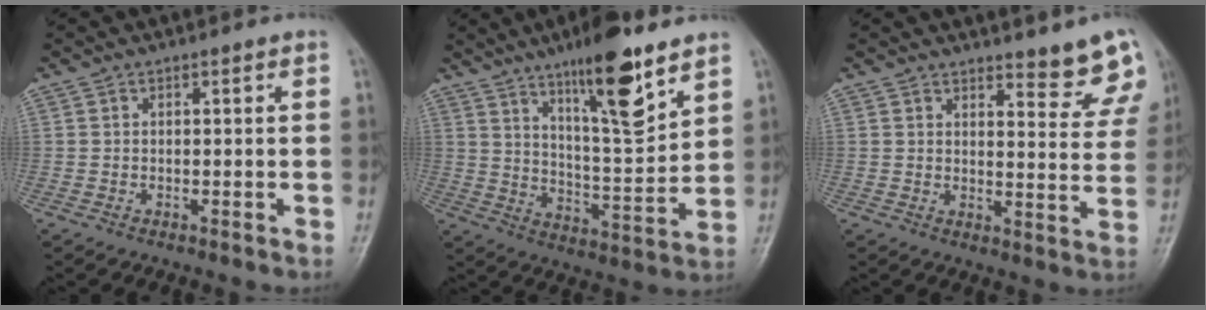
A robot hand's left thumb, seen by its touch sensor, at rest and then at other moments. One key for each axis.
{"total": 15.3, "fx": 9.6, "fy": 3.4, "fz": 11.4, "tx": -0.167, "ty": -0.059, "tz": 0.165}
{"total": 8.2, "fx": 7.1, "fy": 2.1, "fz": 3.5, "tx": -0.011, "ty": -0.054, "tz": 0.076}